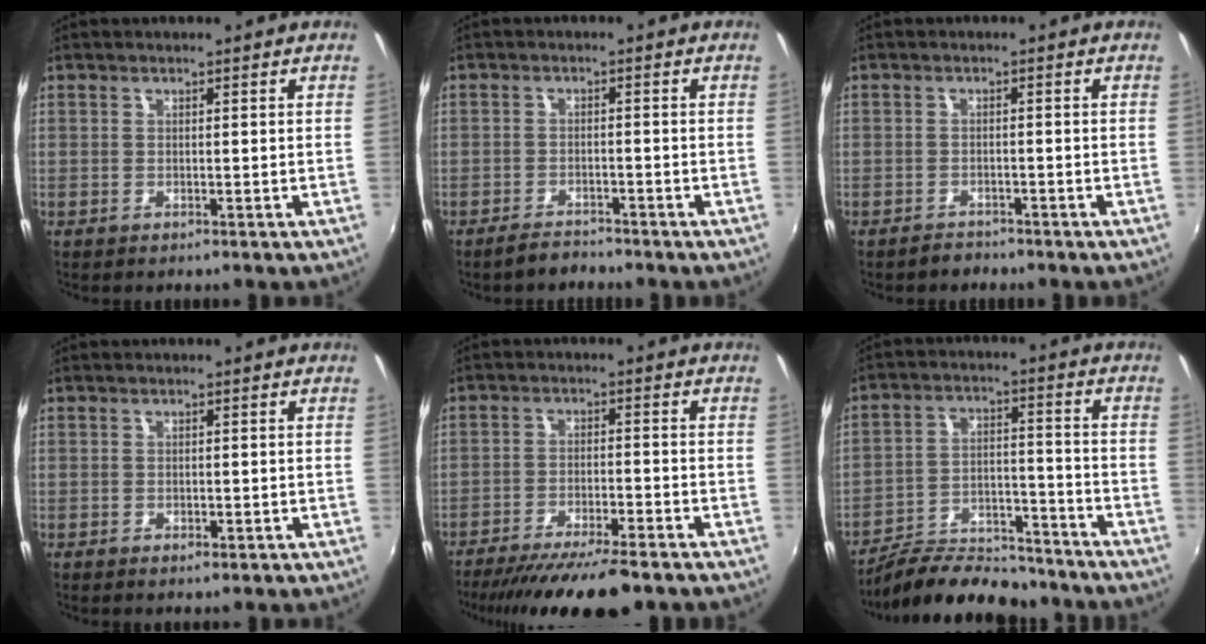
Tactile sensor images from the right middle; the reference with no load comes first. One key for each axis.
{"total": 3.0, "fx": -2.8, "fy": 0.9, "fz": 0.8, "tx": -0.029, "ty": 0.000, "tz": -0.049}
{"total": 2.1, "fx": -1.9, "fy": 0.9, "fz": 0.1, "tx": -0.009, "ty": 0.000, "tz": -0.031}
{"total": 1.3, "fx": -0.7, "fy": 0.8, "fz": 0.8, "tx": -0.013, "ty": -0.005, "tz": -0.012}
{"total": 14.5, "fx": -12.1, "fy": 2.1, "fz": 7.8, "tx": -0.156, "ty": -0.031, "tz": -0.191}
{"total": 16.5, "fx": -14.5, "fy": 5.3, "fz": 5.9, "tx": -0.119, "ty": 0.012, "tz": -0.219}